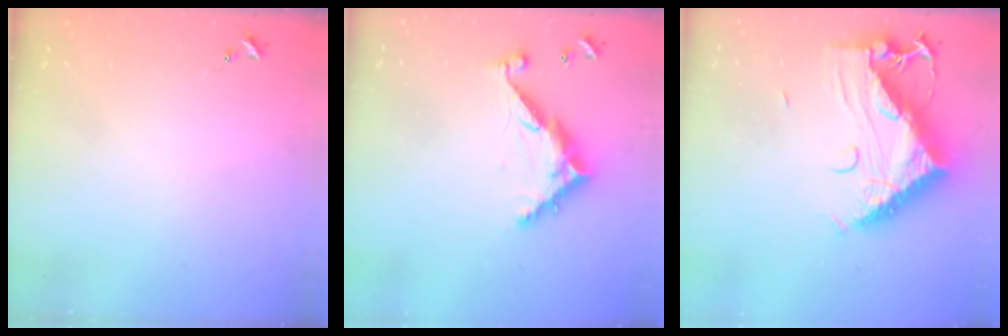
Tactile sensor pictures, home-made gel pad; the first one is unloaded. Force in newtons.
{"total": 10.2, "press": 10.2, "slide": 0.8}
{"total": 15.7, "press": 15.6, "slide": 1.5}